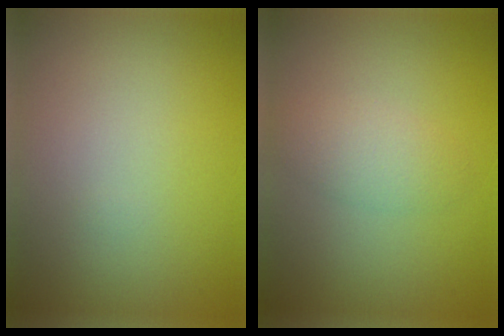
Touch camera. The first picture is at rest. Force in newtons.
{"total": 2.2, "press": 2.2, "slide": 0.1}